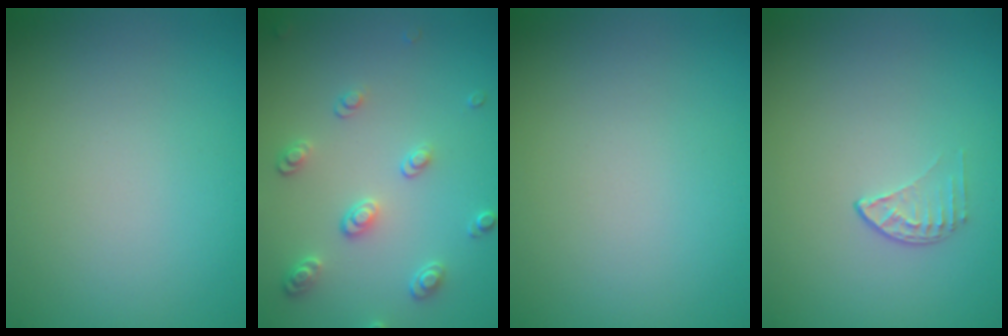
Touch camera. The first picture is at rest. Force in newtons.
{"total": 2.6, "press": 2.5, "slide": 0.8}
{"total": 0.0}
{"total": 1.1, "press": 0.7, "slide": 0.9}